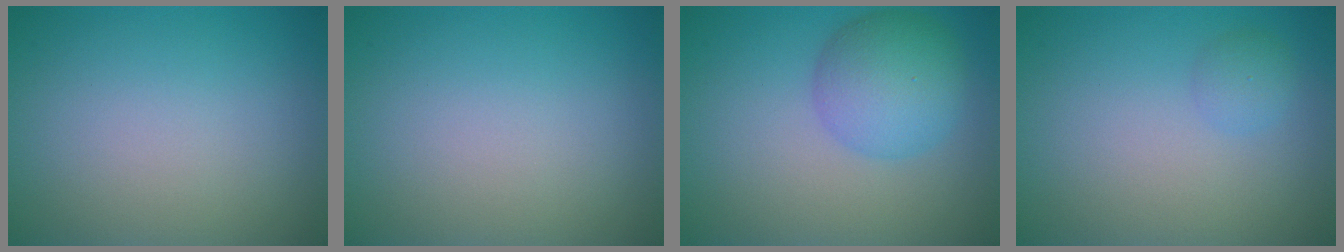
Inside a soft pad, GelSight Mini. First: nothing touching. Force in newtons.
{"total": 0.0}
{"total": 5.2, "press": 5.2, "slide": 0.2}
{"total": 1.3, "press": 1.2, "slide": 0.1}